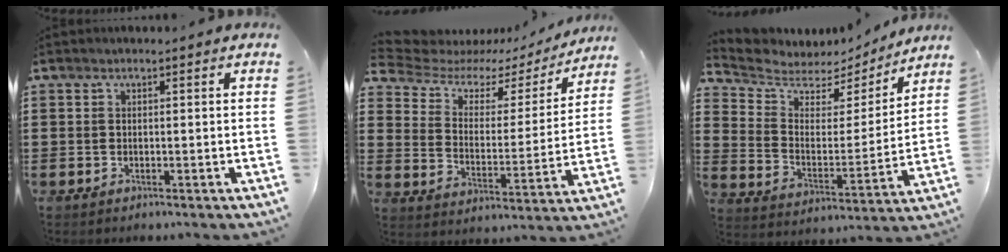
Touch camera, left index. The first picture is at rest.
{"total": 5.5, "force": [4.3, 2.8, 2.1], "torque": [-0.069, -0.024, 0.070]}
{"total": 4.9, "force": [4.4, 2.1, 0.2], "torque": [-0.044, -0.039, 0.071]}